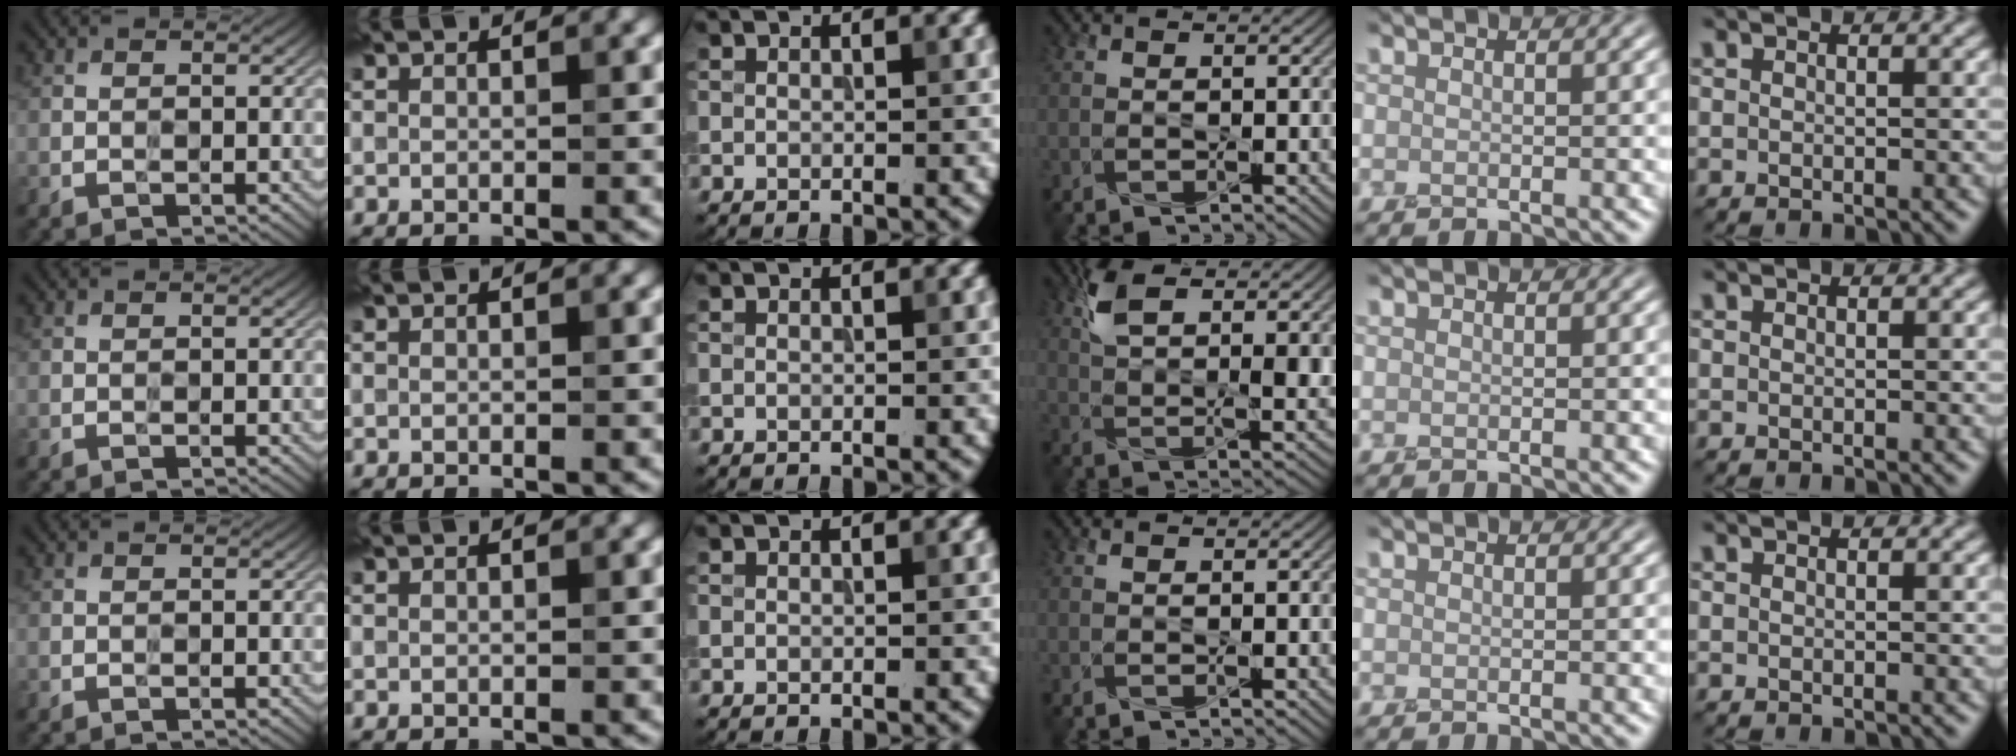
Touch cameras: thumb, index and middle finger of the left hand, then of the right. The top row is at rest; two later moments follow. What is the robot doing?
{"motion": "squeeze", "object": "paper clamp"}